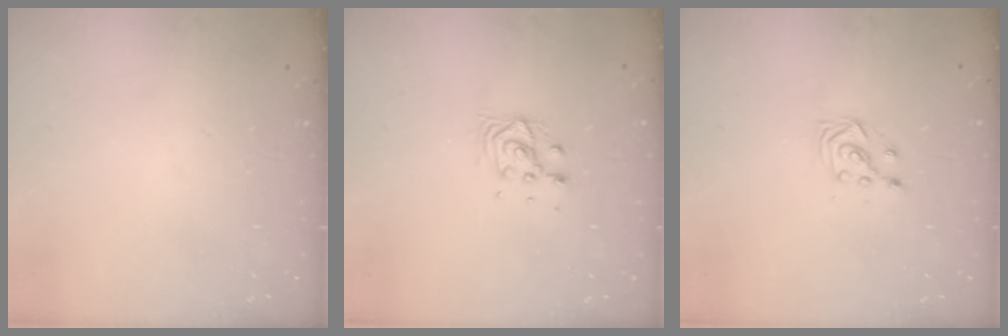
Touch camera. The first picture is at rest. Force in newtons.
{"total": 6.4, "press": 6.4, "slide": 0.4}
{"total": 2.7, "press": 2.7, "slide": 0.3}